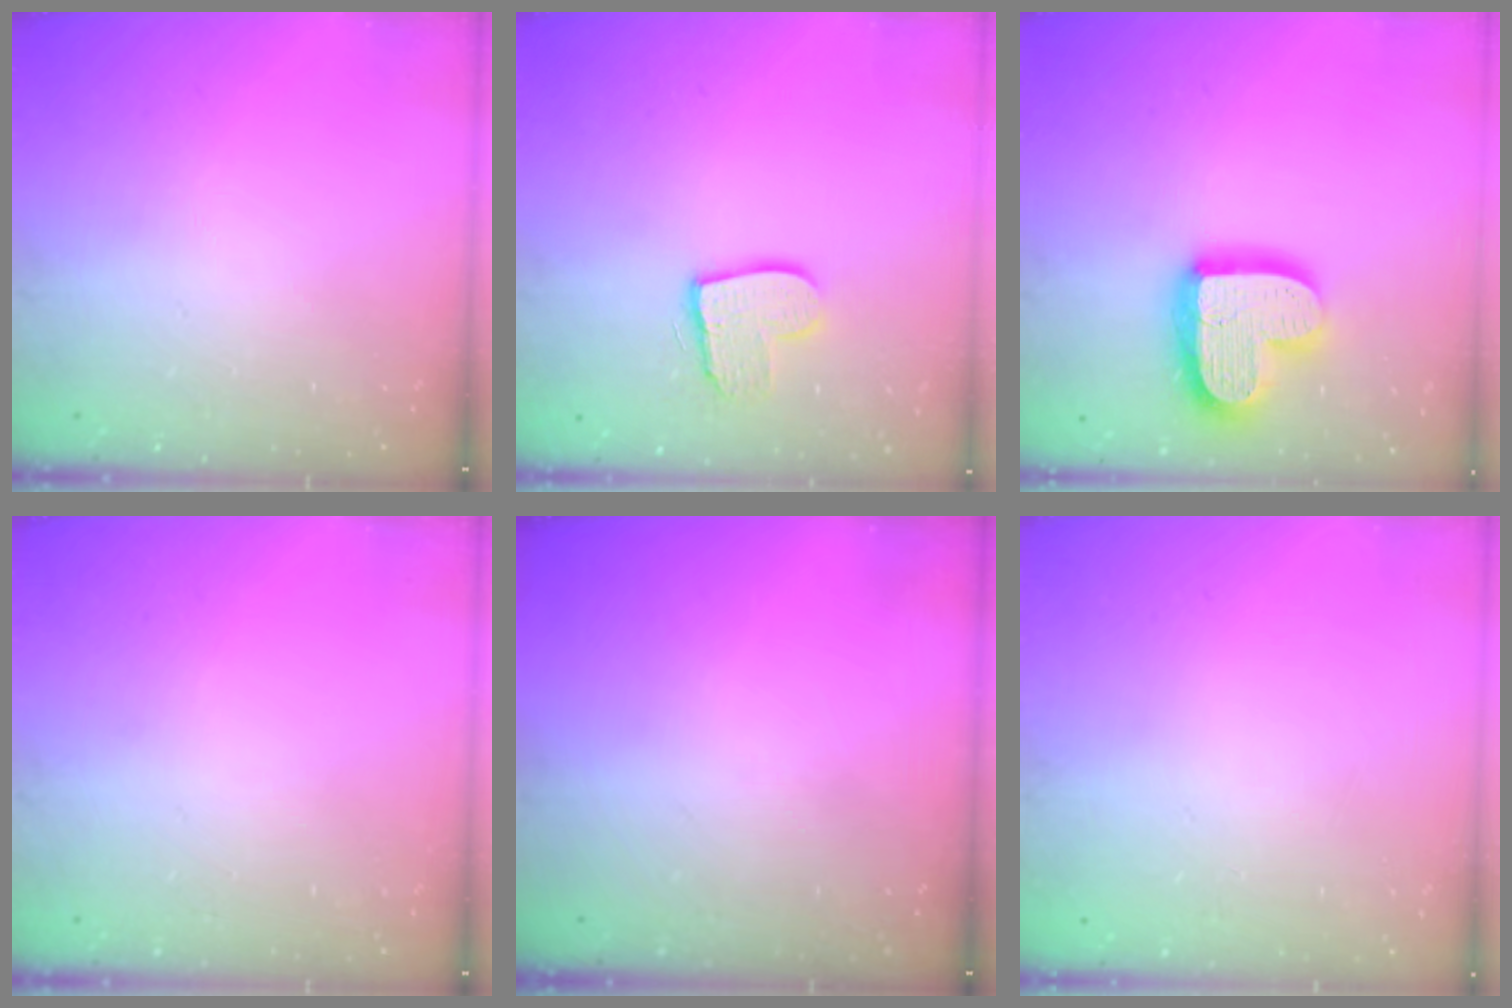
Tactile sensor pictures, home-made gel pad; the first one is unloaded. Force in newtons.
{"total": 10.3, "press": 10.3, "slide": 0.8}
{"total": 17.7, "press": 17.7, "slide": 1.5}
{"total": 0.0}
{"total": 0.0}
{"total": 0.0}